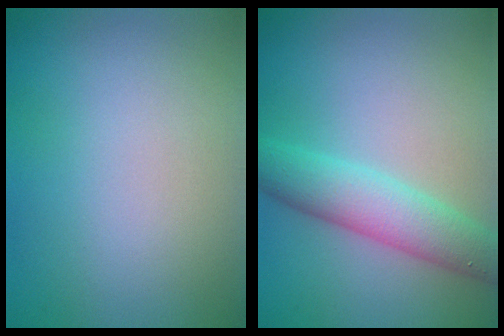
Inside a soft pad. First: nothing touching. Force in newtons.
{"total": 4.8, "press": 4.8, "slide": 0.1}